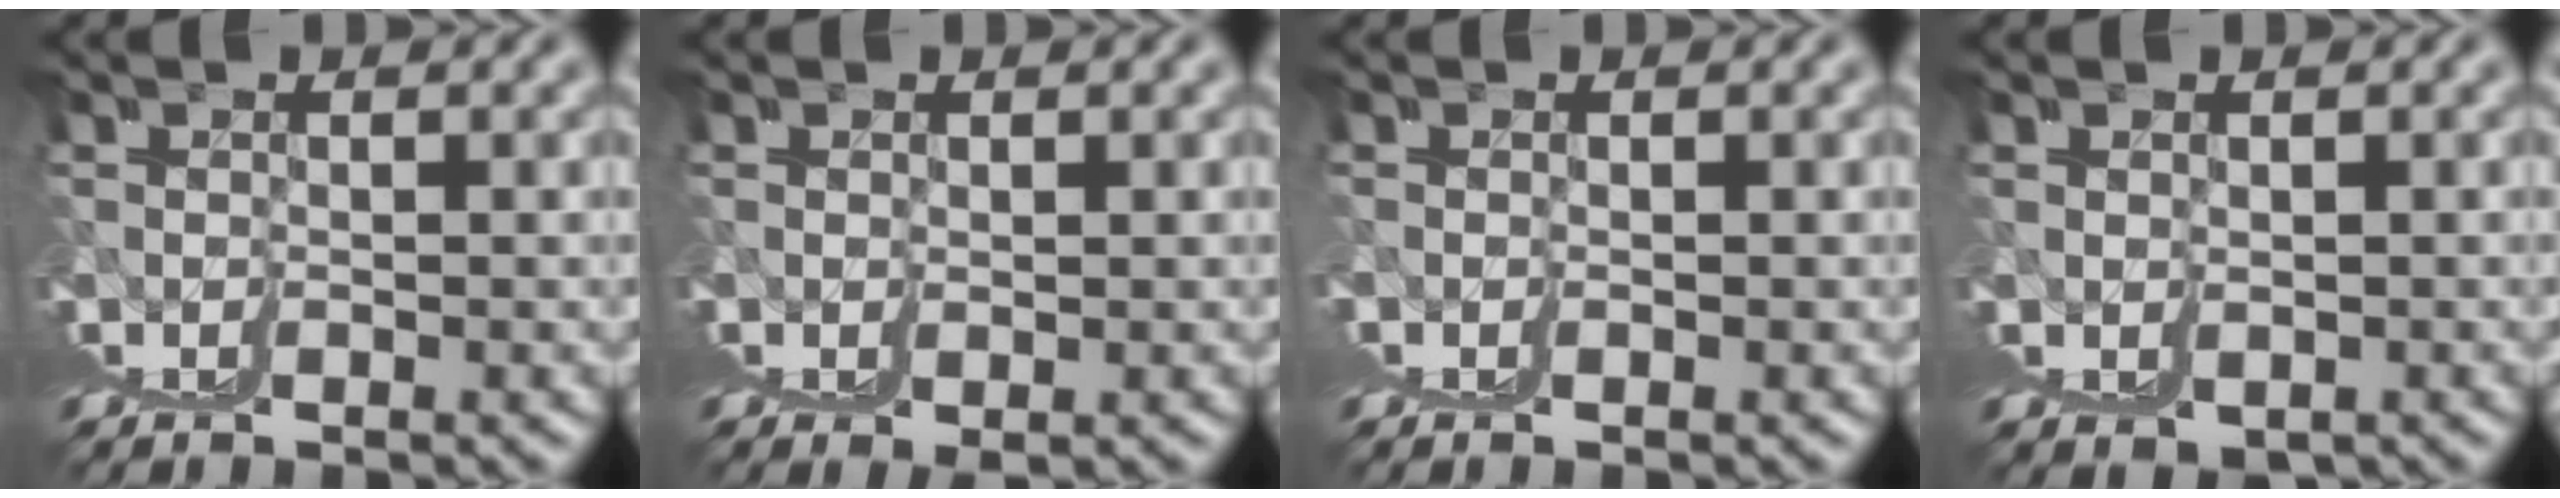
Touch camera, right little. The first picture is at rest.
{"total": 1.7, "force": [-0.1, 1.4, 1.0], "torque": [-0.023, -0.006, 0.001]}
{"total": 0.8, "force": [0.2, -0.5, -0.6], "torque": [0.012, 0.002, 0.003]}
{"total": 1.6, "force": [-0.7, 1.5, 0.2], "torque": [-0.004, -0.013, -0.007]}